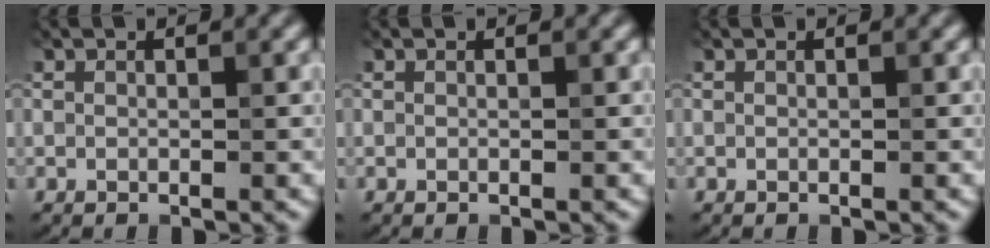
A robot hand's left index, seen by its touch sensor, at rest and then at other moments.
{"total": 0.0}
{"total": 0.0}